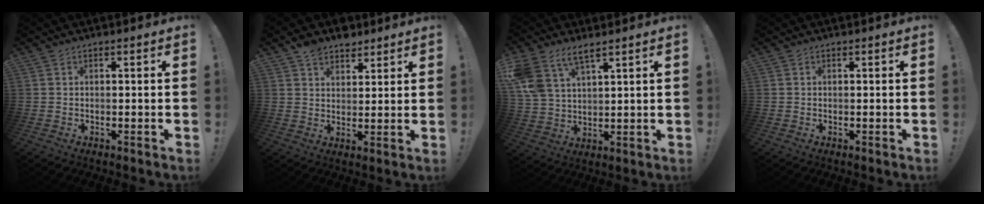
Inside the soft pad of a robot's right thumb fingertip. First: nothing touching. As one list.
[{"total": 7.1, "force": [5.4, 4.2, 1.8], "torque": [-0.017, -0.030, 0.099]}, {"total": 9.7, "force": [6.7, 4.7, 5.3], "torque": [-0.115, -0.026, 0.133]}, {"total": 0.0}]